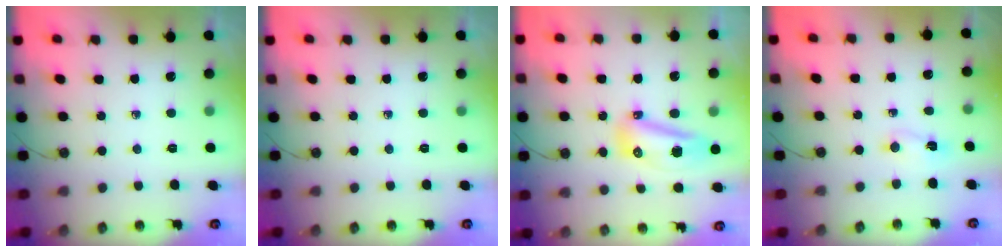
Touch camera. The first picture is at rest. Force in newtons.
{"total": 0.0}
{"total": 11.2, "press": 10.9, "slide": 2.6}
{"total": 2.0, "press": 1.6, "slide": 1.2}